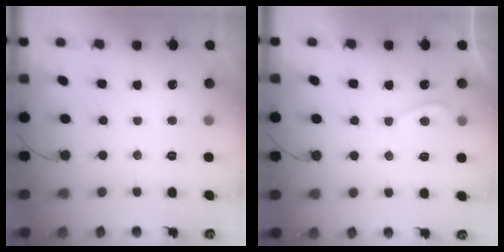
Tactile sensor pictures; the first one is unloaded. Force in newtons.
{"total": 3.9, "press": 3.8, "slide": 0.5}